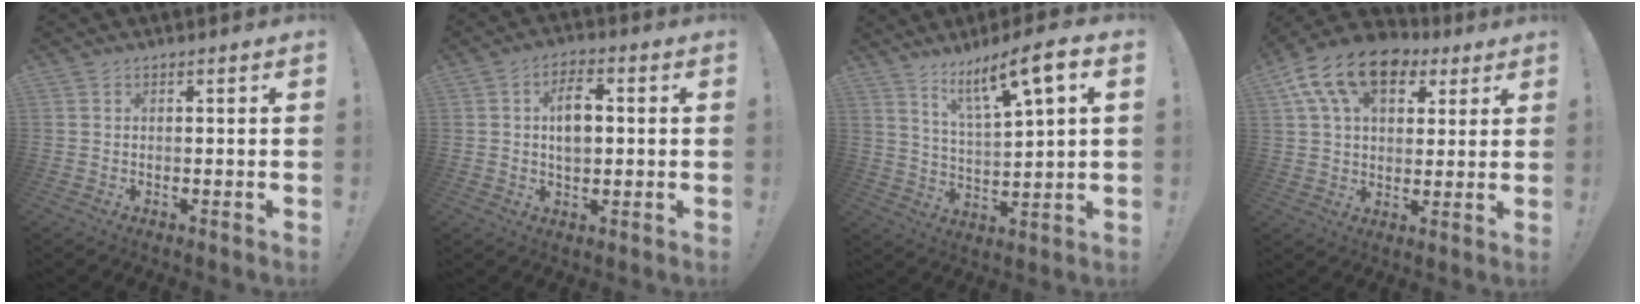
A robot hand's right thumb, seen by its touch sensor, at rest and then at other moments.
{"total": 7.9, "force": [0.9, 5.0, 6.1], "torque": [-0.086, 0.008, 0.012]}
{"total": 11.9, "force": [7.2, 1.4, 9.3], "torque": [-0.159, -0.037, 0.111]}
{"total": 16.6, "force": [7.7, 10.4, 10.4], "torque": [-0.172, -0.024, 0.140]}